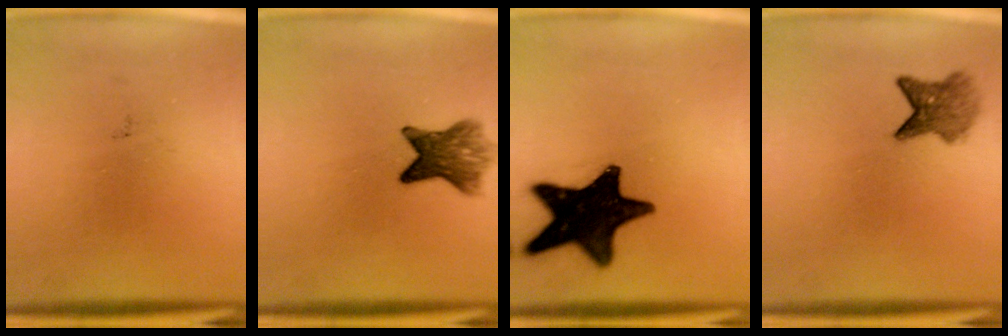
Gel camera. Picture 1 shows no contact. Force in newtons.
{"total": 6.5}
{"total": 17.8}
{"total": 4.5}